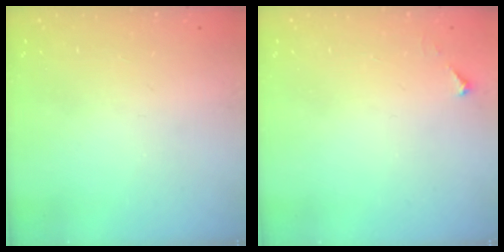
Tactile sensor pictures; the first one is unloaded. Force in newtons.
{"total": 3.4, "press": 3.4, "slide": 0.4}